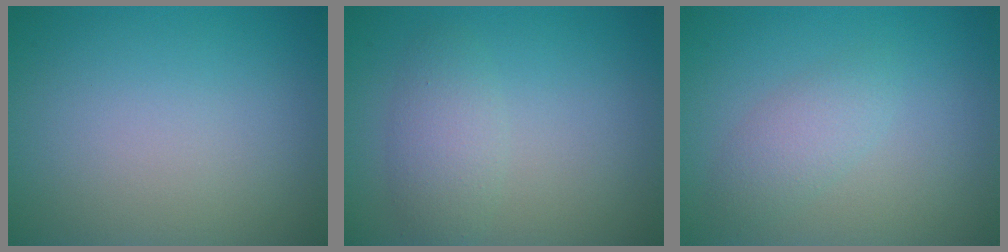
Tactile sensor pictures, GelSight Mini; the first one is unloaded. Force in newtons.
{"total": 2.5, "press": 2.5, "slide": 0.2}
{"total": 2.1, "press": 2.1, "slide": 0.0}